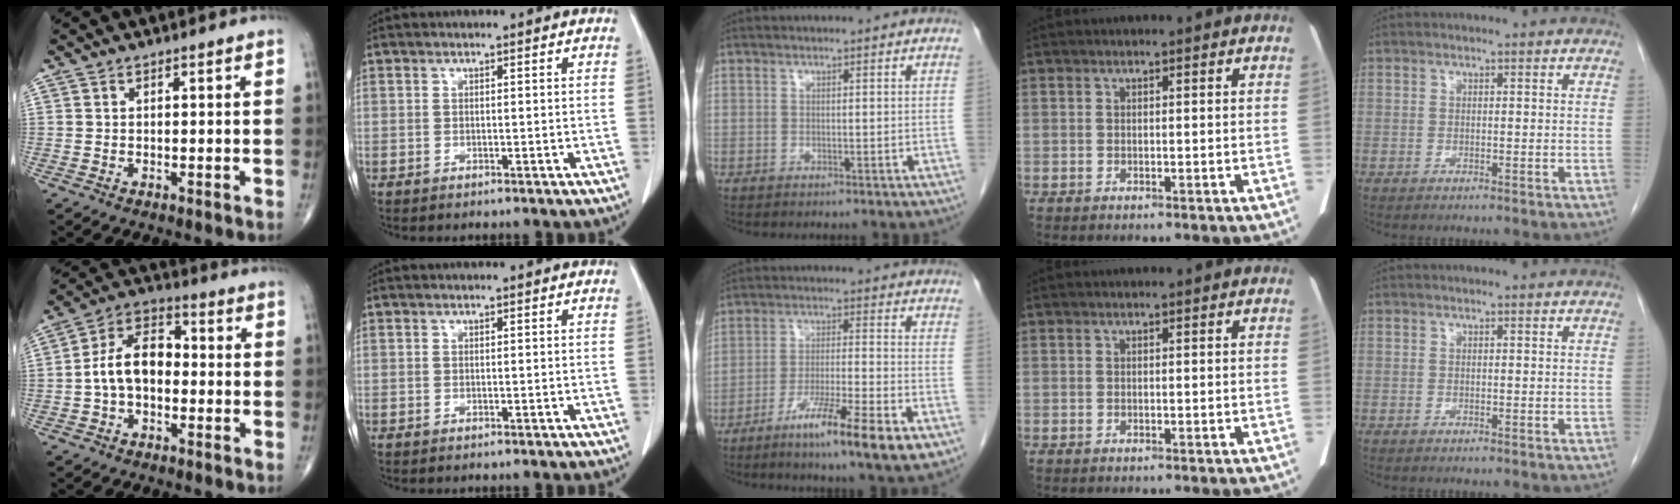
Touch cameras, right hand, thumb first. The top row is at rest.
{"thumb": {"total": 10.1, "force": [-1.1, 6.4, 7.7], "torque": [-0.128, 0.037, -0.033]}, "middle": {"total": 11.3, "force": [-6.4, 0.1, 9.3], "torque": [-0.162, -0.021, -0.108]}}